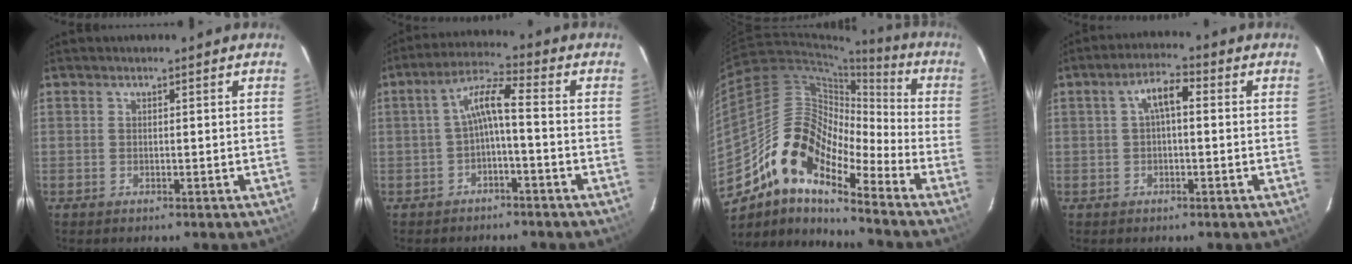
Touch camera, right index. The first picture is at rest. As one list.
[{"total": 5.7, "force": [-1.5, 0.8, 5.4], "torque": [-0.123, 0.018, -0.027]}, {"total": 15.6, "force": [-11.0, 5.2, 9.8], "torque": [-0.160, 0.006, -0.224]}, {"total": 4.6, "force": [0.5, 1.9, 4.2], "torque": [-0.079, 0.017, 0.010]}]